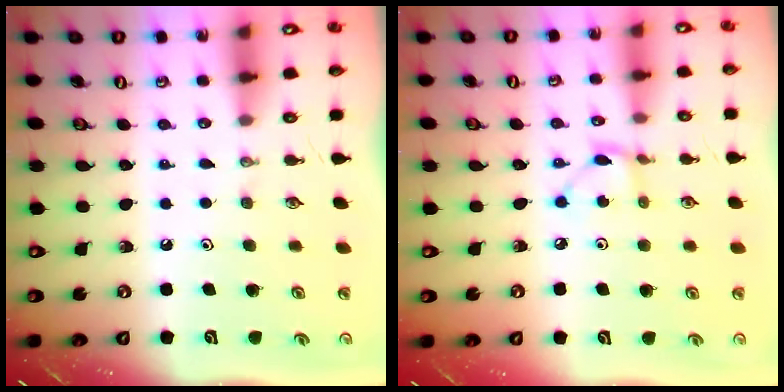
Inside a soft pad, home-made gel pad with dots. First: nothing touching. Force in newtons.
{"total": 2.9, "press": 2.9, "slide": 0.1}